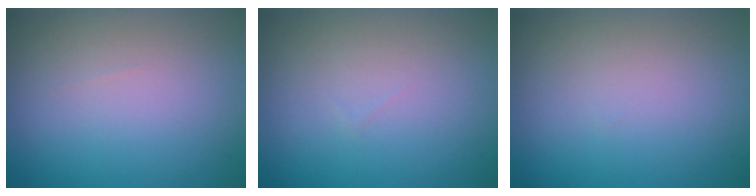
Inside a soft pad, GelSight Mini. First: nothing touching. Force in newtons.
{"total": 0.0}
{"total": 0.0}